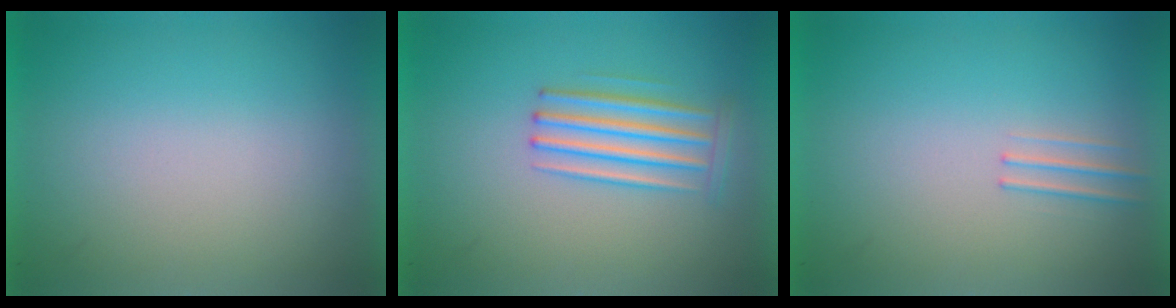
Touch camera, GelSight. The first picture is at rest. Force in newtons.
{"total": 2.9}
{"total": 1.1}